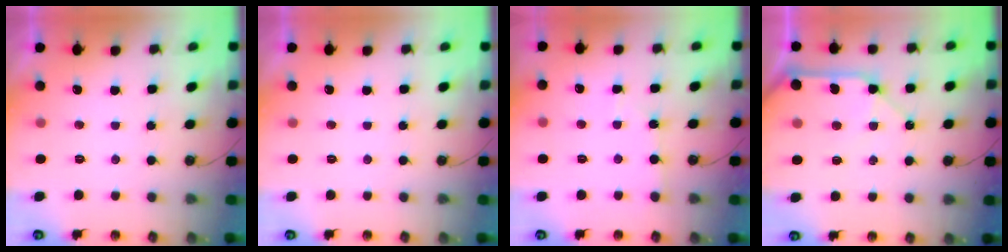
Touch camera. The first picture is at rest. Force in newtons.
{"total": 0.0}
{"total": 2.6, "press": 2.6, "slide": 0.3}
{"total": 12.0, "press": 11.8, "slide": 1.6}